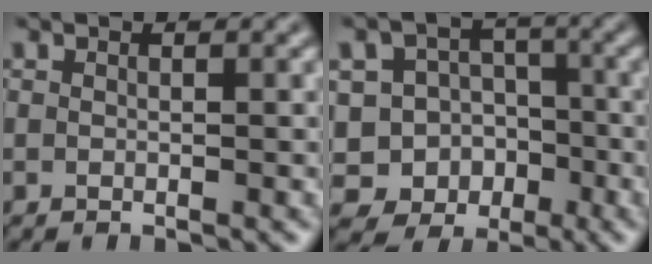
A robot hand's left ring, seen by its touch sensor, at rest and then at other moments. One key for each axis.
{"total": 10.0, "fx": -4.6, "fy": 8.6, "fz": 2.3, "tx": -0.037, "ty": 0.008, "tz": -0.084}